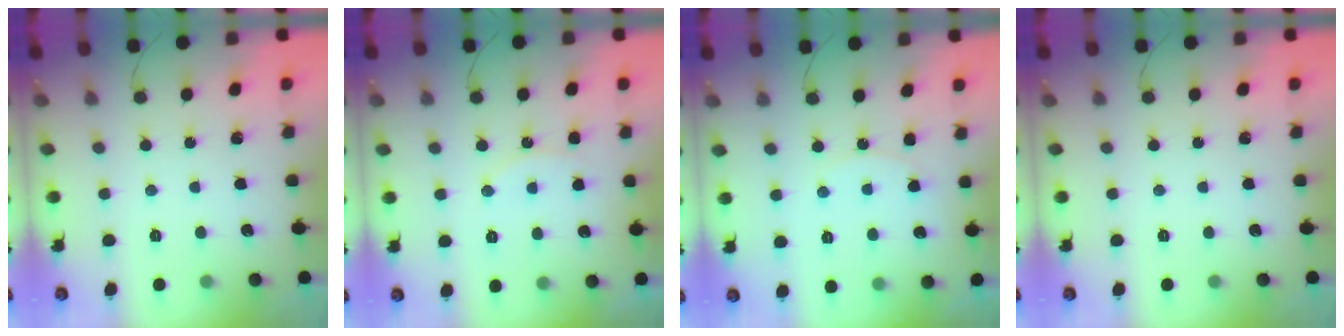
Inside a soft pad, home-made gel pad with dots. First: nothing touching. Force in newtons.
{"total": 6.8, "press": 6.8, "slide": 0.5}
{"total": 6.7, "press": 6.7, "slide": 0.6}
{"total": 0.0}